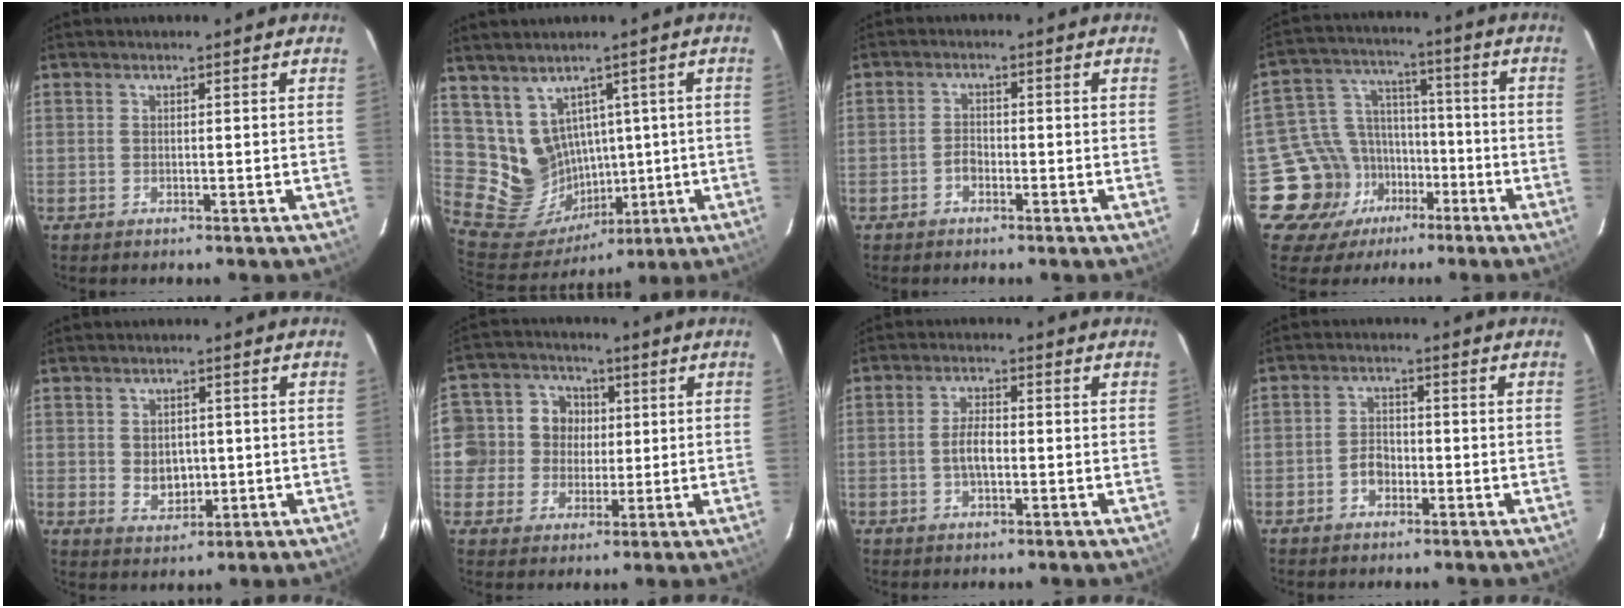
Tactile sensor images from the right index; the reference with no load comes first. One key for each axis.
{"total": 11.8, "fx": 3.4, "fy": 10.7, "fz": 3.6, "tx": -0.100, "ty": 0.004, "tz": 0.097}
{"total": 1.9, "fx": -1.2, "fy": 1.2, "fz": 0.9, "tx": -0.017, "ty": 0.006, "tz": -0.022}
{"total": 12.8, "fx": -6.6, "fy": 10.5, "fz": 2.9, "tx": -0.081, "ty": 0.047, "tz": -0.101}
{"total": 4.7, "fx": -0.1, "fy": 3.8, "fz": 2.9, "tx": -0.049, "ty": 0.000, "tz": 0.008}
{"total": 9.8, "fx": 0.6, "fy": 9.5, "fz": 2.4, "tx": -0.068, "ty": 0.028, "tz": 0.003}
{"total": 4.0, "fx": -0.7, "fy": 1.6, "fz": 3.6, "tx": -0.070, "ty": 0.005, "tz": -0.011}
{"total": 3.1, "fx": -1.5, "fy": 2.3, "fz": 1.5, "tx": -0.030, "ty": 0.011, "tz": -0.025}